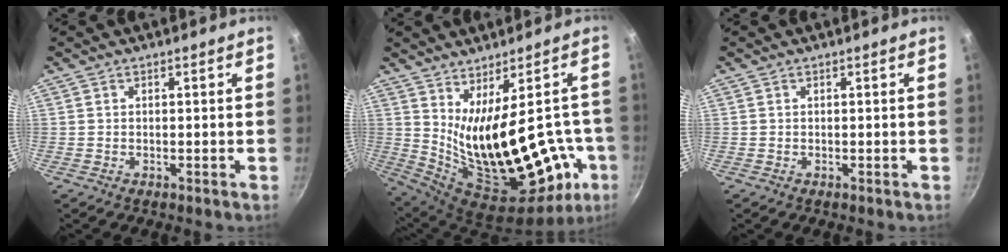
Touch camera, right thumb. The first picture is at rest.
{"total": 24.5, "force": [-3.6, 10.1, 22.0], "torque": [-0.318, -0.024, -0.015]}
{"total": 0.0}